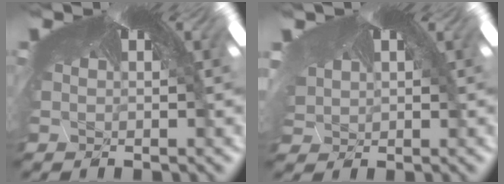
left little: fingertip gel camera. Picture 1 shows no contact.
{"total": 2.2, "force": [-0.8, 1.9, 0.8], "torque": [-0.046, -0.003, 0.005]}